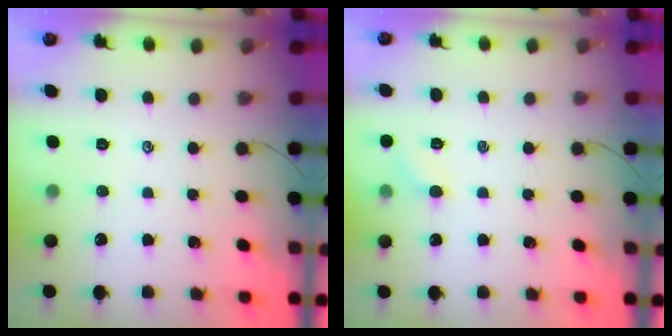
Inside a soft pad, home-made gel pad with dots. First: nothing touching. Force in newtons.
{"total": 4.0, "press": 3.8, "slide": 1.3}